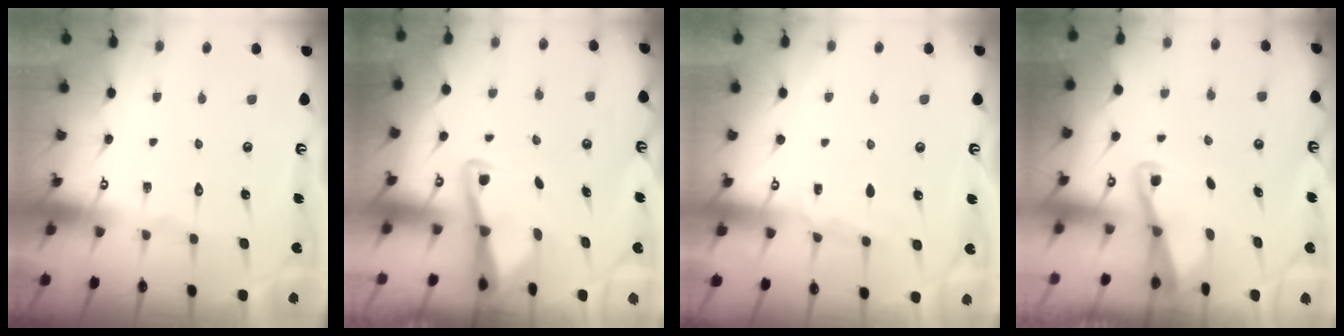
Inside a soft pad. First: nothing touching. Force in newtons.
{"total": 3.2, "press": 3.2, "slide": 0.4}
{"total": 4.0, "press": 4.0, "slide": 0.6}
{"total": 2.1, "press": 2.1, "slide": 0.4}